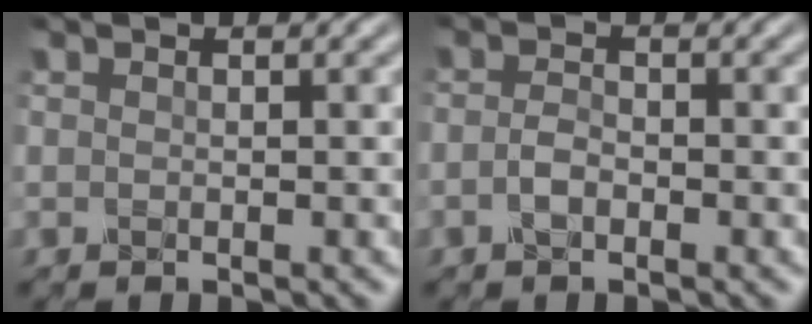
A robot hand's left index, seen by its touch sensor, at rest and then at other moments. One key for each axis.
{"total": 1.4, "fx": -0.6, "fy": 0.7, "fz": 1.1, "tx": -0.026, "ty": 0.002, "tz": -0.016}